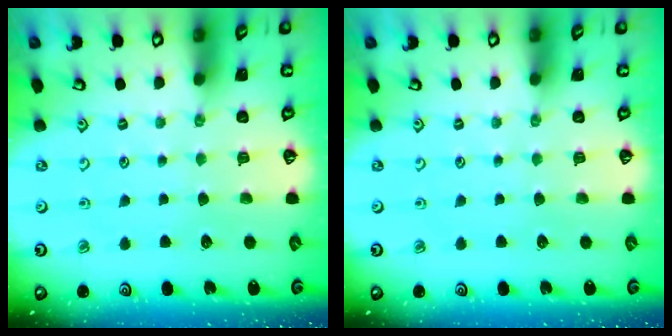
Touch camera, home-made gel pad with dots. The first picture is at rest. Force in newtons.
{"total": 0.0}